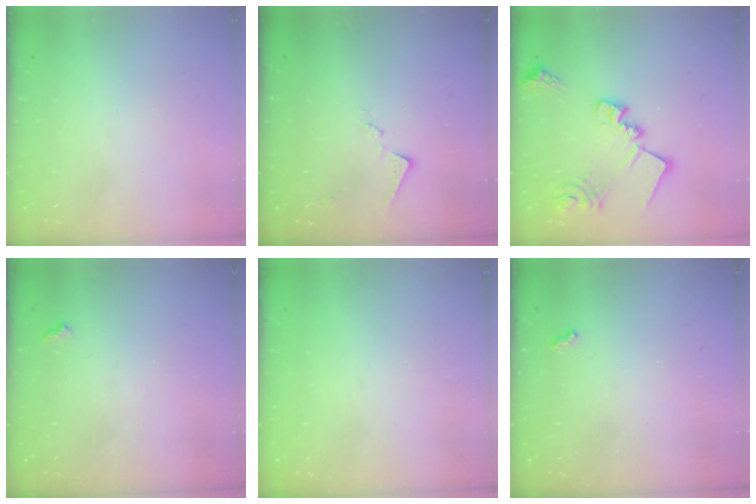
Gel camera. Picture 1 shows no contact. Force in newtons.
{"total": 8.1, "press": 8.1, "slide": 0.4}
{"total": 18.4, "press": 18.4, "slide": 1.4}
{"total": 4.8, "press": 4.8, "slide": 0.7}
{"total": 0.9, "press": 0.9, "slide": 0.3}
{"total": 1.8, "press": 1.8, "slide": 0.4}